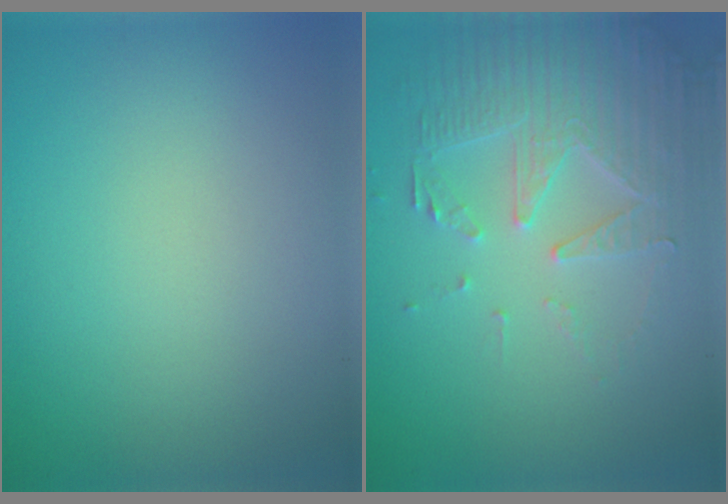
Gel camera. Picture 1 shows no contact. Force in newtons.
{"total": 5.2, "press": 3.7, "slide": 3.6}